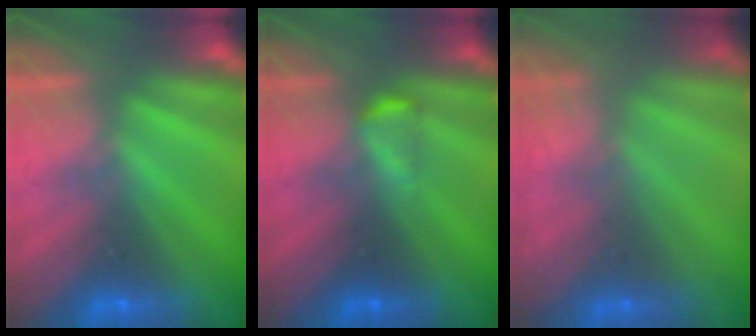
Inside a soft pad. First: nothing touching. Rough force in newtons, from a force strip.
{"total": 2.4}
{"total": 10.7}